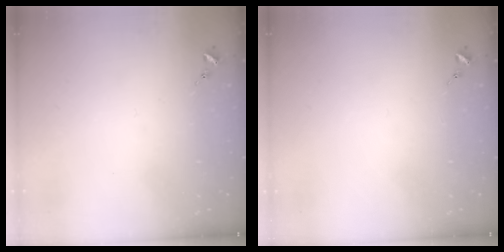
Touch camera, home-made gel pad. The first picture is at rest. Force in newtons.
{"total": 0.0}